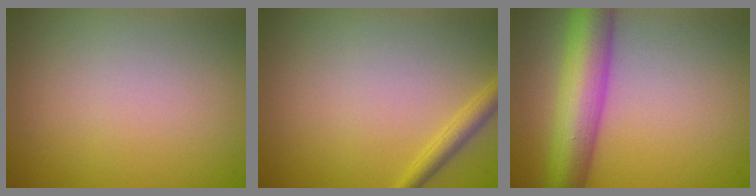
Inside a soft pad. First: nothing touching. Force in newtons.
{"total": 1.8, "press": 1.8, "slide": 0.1}
{"total": 8.1, "press": 8.1, "slide": 0.2}